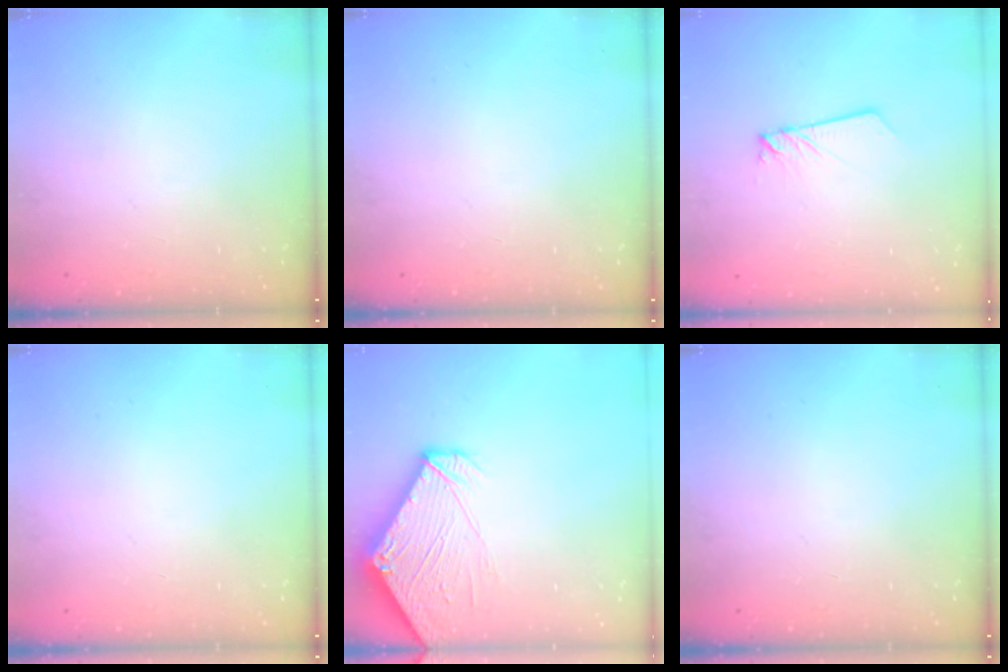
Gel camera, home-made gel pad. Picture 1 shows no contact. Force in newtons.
{"total": 0.0}
{"total": 1.9, "press": 1.9, "slide": 0.2}
{"total": 0.0}
{"total": 11.1, "press": 11.0, "slide": 1.2}
{"total": 0.0}